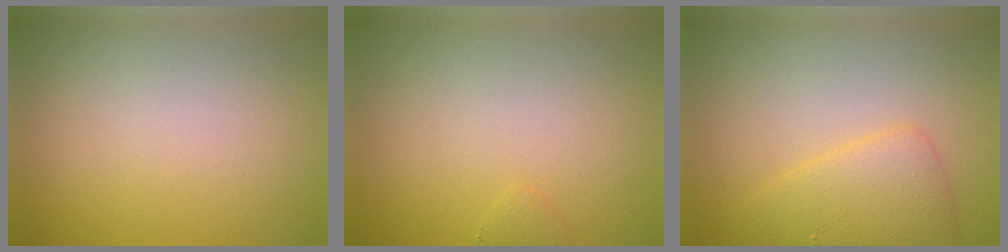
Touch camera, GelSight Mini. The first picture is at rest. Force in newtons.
{"total": 0.5, "press": 0.5, "slide": 0.0}
{"total": 3.4, "press": 3.4, "slide": 0.0}